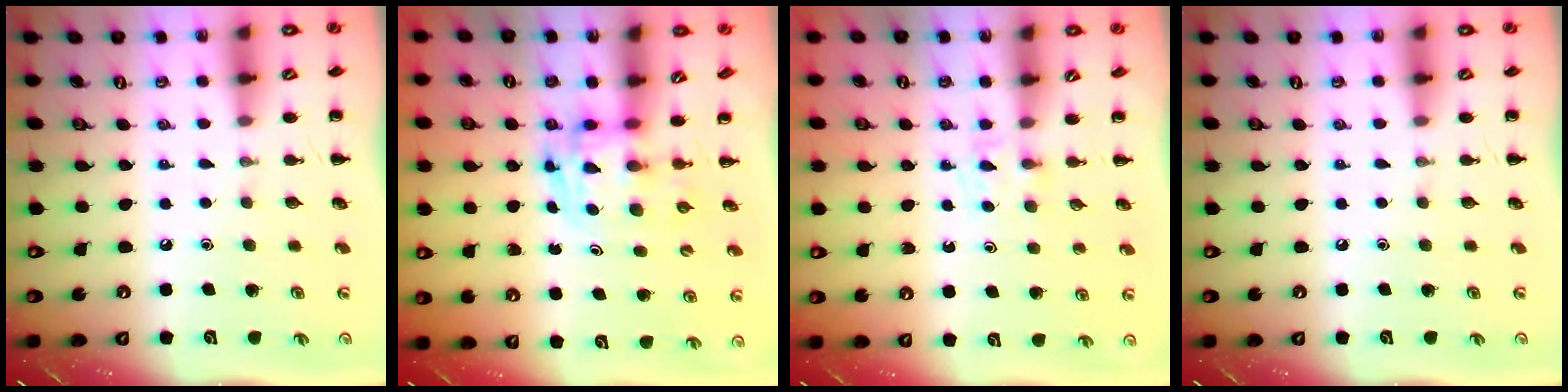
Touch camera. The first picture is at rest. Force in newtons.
{"total": 3.5, "press": 3.5, "slide": 0.6}
{"total": 2.8, "press": 2.5, "slide": 1.1}
{"total": 0.0}